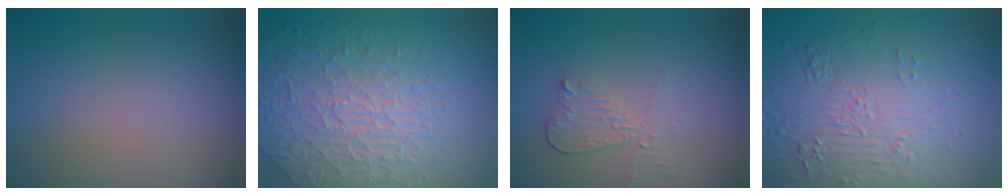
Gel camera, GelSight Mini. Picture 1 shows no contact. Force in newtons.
{"total": 5.3, "press": 4.8, "slide": 2.2}
{"total": 2.3, "press": 2.1, "slide": 0.8}
{"total": 4.8, "press": 4.1, "slide": 2.4}